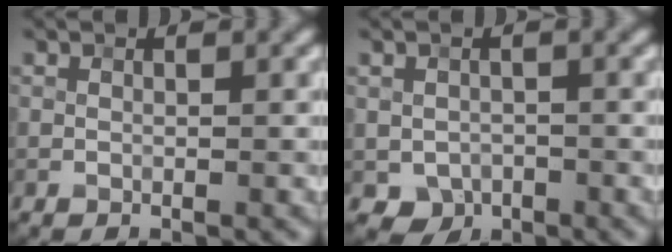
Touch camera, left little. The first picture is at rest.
{"total": 2.3, "force": [-0.9, 1.9, 0.9], "torque": [-0.013, -0.007, -0.015]}